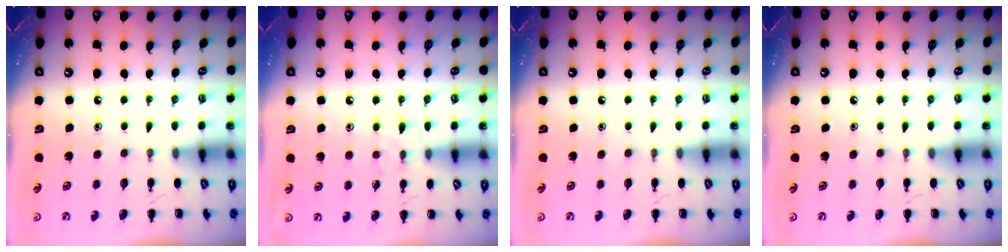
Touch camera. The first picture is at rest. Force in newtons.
{"total": 6.3, "press": 5.9, "slide": 2.3}
{"total": 0.0}
{"total": 0.0}